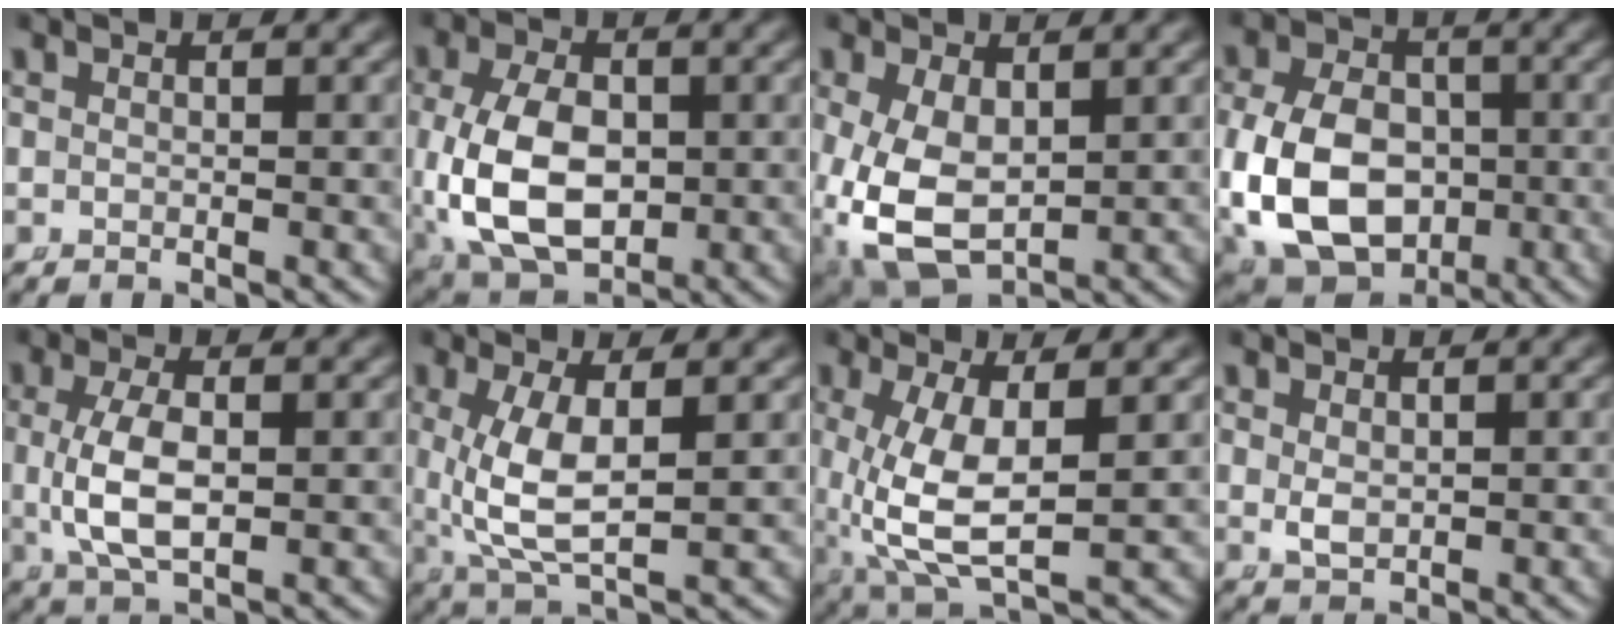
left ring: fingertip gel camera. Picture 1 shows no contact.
{"total": 9.7, "force": [-0.9, 6.7, 7.0], "torque": [-0.163, -0.036, 0.011]}
{"total": 8.0, "force": [-2.1, 5.6, 5.4], "torque": [-0.144, -0.061, -0.003]}
{"total": 12.0, "force": [-2.1, 9.5, 7.1], "torque": [-0.163, -0.050, -0.013]}
{"total": 4.7, "force": [-0.1, 2.1, 4.2], "torque": [-0.106, -0.008, 0.009]}
{"total": 6.6, "force": [0.6, 3.0, 5.8], "torque": [-0.121, -0.016, 0.027]}
{"total": 8.4, "force": [0.0, 4.3, 7.2], "torque": [-0.157, -0.036, 0.028]}
{"total": 1.3, "force": [0.3, 0.8, 1.1], "torque": [-0.030, -0.017, 0.022]}